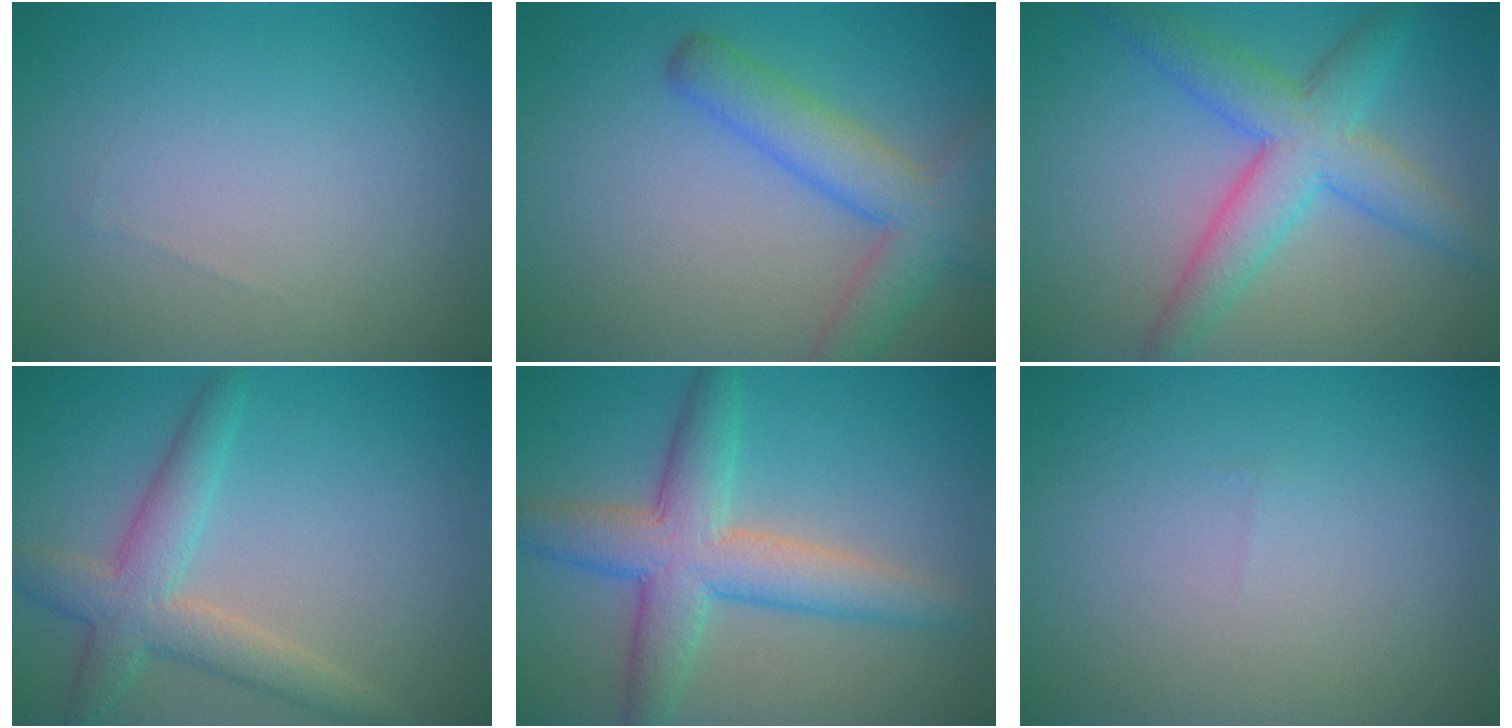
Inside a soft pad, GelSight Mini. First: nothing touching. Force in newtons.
{"total": 5.3, "press": 5.3, "slide": 0.2}
{"total": 6.1, "press": 6.1, "slide": 0.1}
{"total": 4.3, "press": 4.3, "slide": 0.2}
{"total": 6.5, "press": 6.5, "slide": 0.1}
{"total": 0.0}